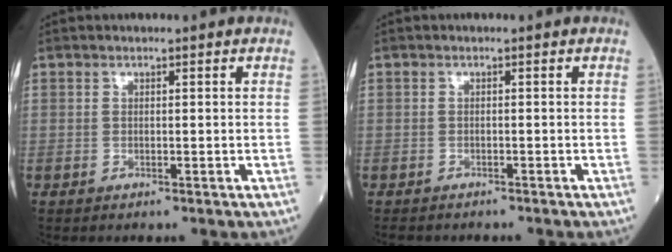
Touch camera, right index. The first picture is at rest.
{"total": 2.9, "force": [-2.6, 1.0, 0.8], "torque": [-0.010, -0.005, -0.035]}